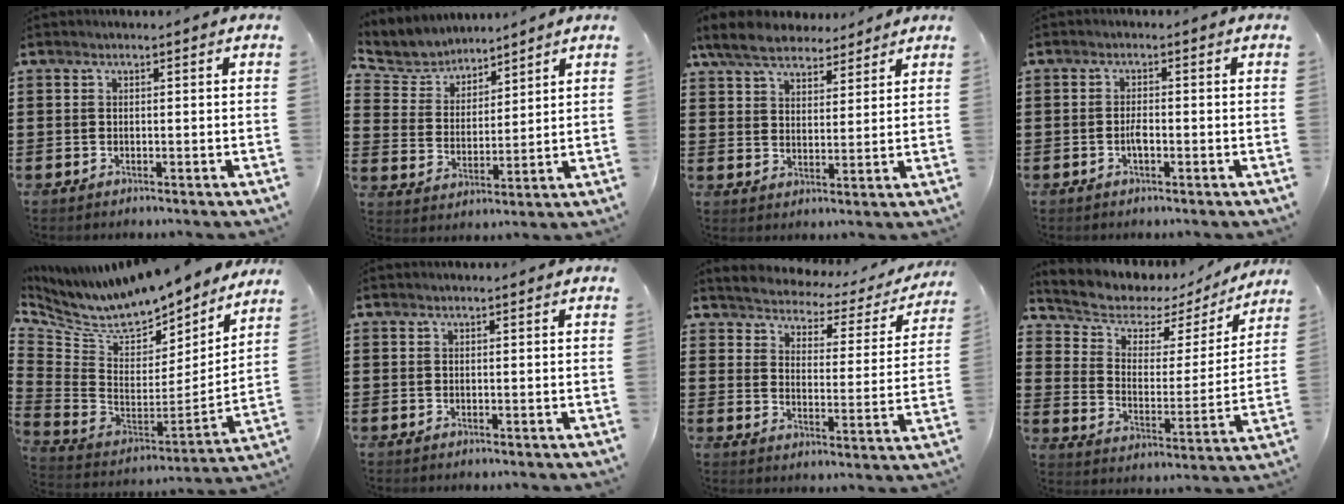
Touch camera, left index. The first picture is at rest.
{"total": 5.0, "force": [4.6, 1.7, -0.1], "torque": [-0.032, -0.024, 0.080]}
{"total": 6.8, "force": [5.9, 2.6, 2.2], "torque": [-0.068, -0.010, 0.109]}
{"total": 2.0, "force": [-0.6, 0.7, 1.8], "torque": [-0.043, -0.001, -0.013]}
{"total": 8.2, "force": [7.3, 2.3, 3.0], "torque": [-0.093, -0.073, 0.122]}
{"total": 0.0}
{"total": 2.7, "force": [2.7, 0.2, 0.1], "torque": [-0.024, -0.029, 0.037]}
{"total": 4.8, "force": [3.7, 2.9, 1.1], "torque": [-0.055, -0.025, 0.058]}